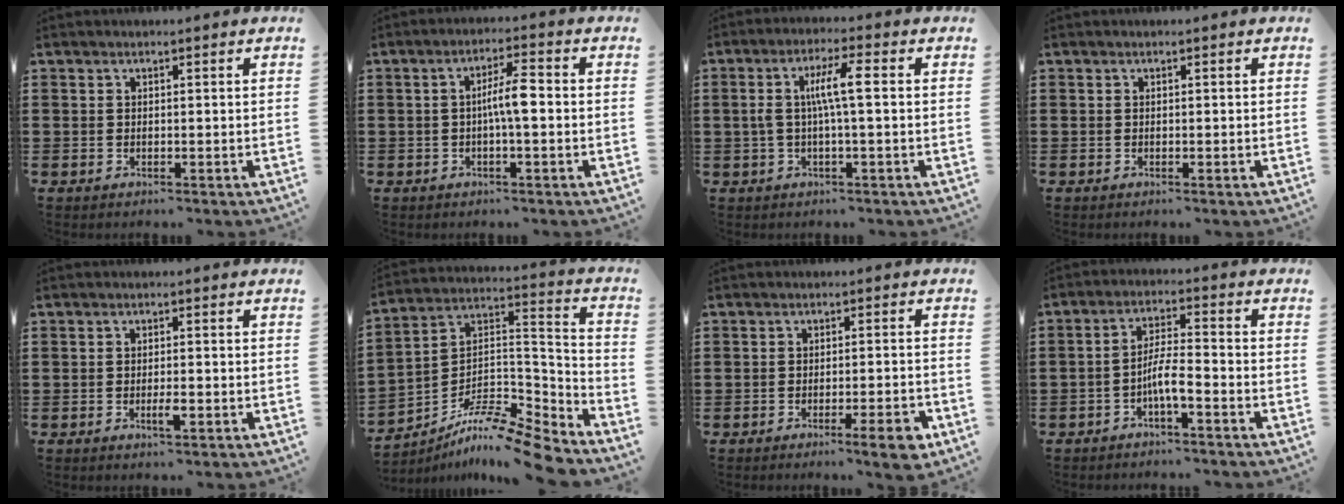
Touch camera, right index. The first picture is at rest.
{"total": 4.7, "force": [-0.4, 0.9, 4.6], "torque": [-0.090, 0.006, -0.013]}
{"total": 6.0, "force": [0.2, 0.9, 5.9], "torque": [-0.119, 0.003, -0.005]}
{"total": 0.0}
{"total": 2.5, "force": [-1.0, 0.5, 2.3], "torque": [-0.046, -0.003, -0.019]}
{"total": 9.8, "force": [-8.8, 1.0, 4.3], "torque": [-0.083, 0.009, -0.181]}
{"total": 4.7, "force": [-2.7, 0.4, 3.8], "torque": [-0.058, -0.006, -0.042]}
{"total": 4.8, "force": [-2.5, 0.8, 4.0], "torque": [-0.085, 0.002, -0.051]}